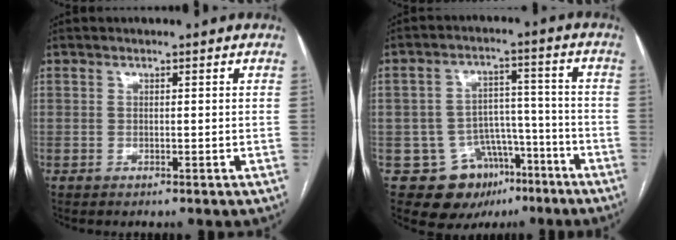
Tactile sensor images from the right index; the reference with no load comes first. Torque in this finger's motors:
{"motor_torque": [-0.11, 0.01, -0.77, -0.15]}